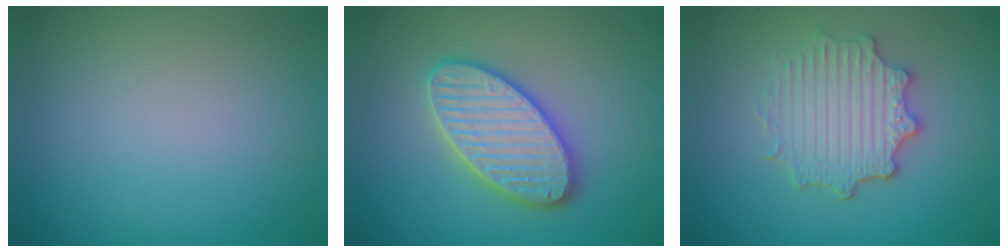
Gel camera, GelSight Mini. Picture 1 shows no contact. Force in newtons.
{"total": 5.8, "press": 5.8, "slide": 0.6}
{"total": 4.4, "press": 3.6, "slide": 2.5}